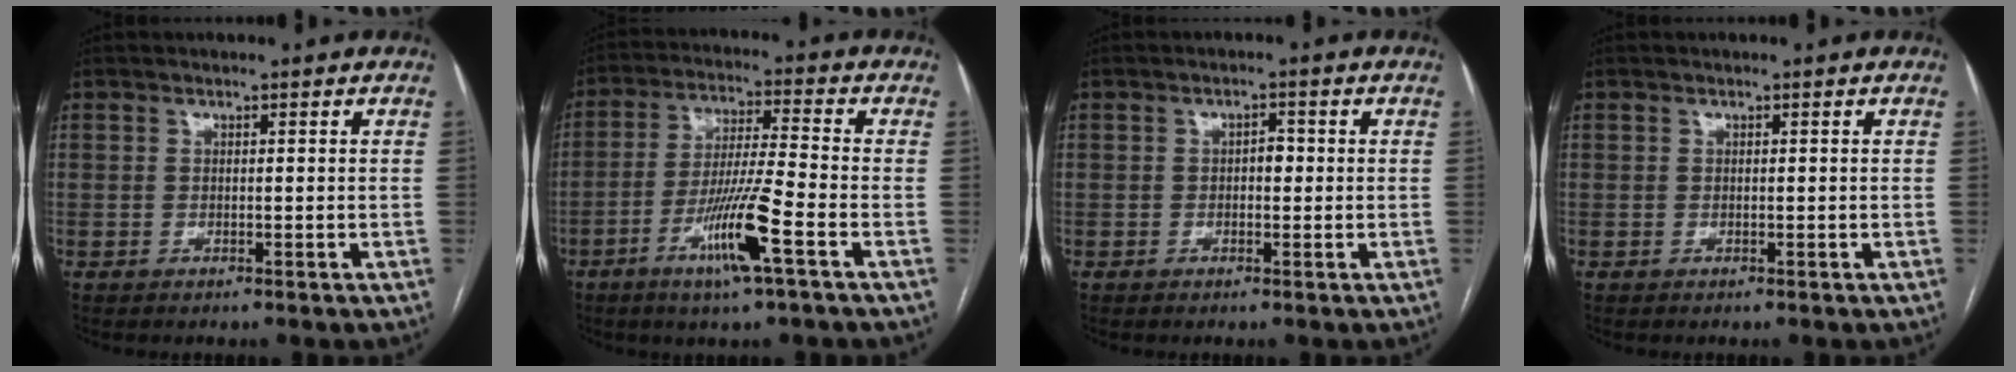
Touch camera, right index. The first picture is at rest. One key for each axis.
{"total": 10.8, "fx": -4.9, "fy": -0.3, "fz": 9.6, "tx": -0.184, "ty": -0.011, "tz": -0.094}
{"total": 1.8, "fx": -0.1, "fy": 1.0, "fz": 1.5, "tx": -0.018, "ty": 0.007, "tz": -0.003}
{"total": 0.0}